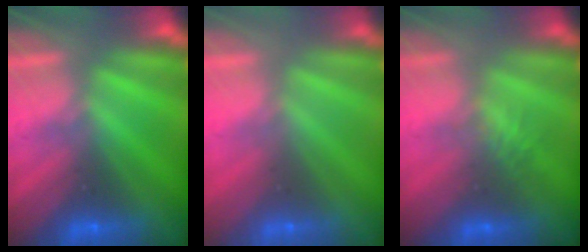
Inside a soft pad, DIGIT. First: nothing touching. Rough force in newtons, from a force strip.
{"total": 2.9}
{"total": 2.8}